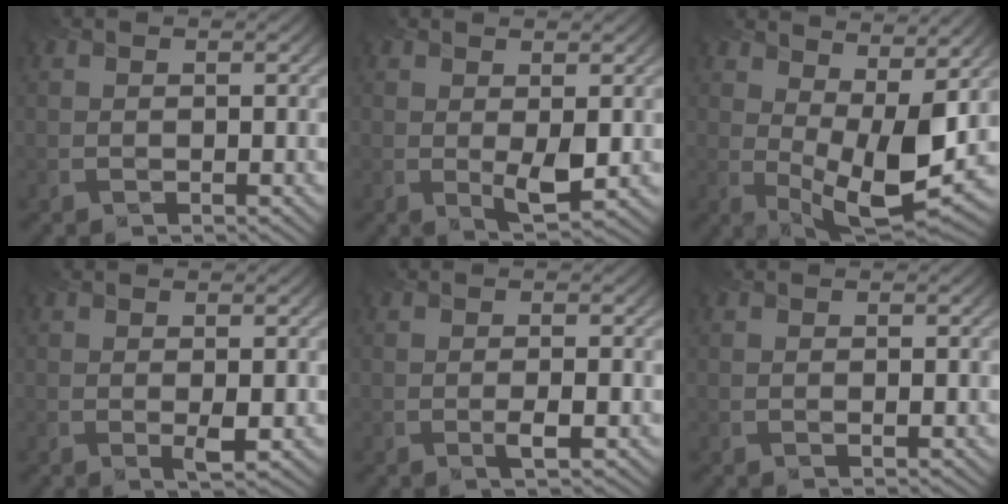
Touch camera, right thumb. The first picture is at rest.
{"total": 3.3, "force": [0.1, 1.2, 3.1], "torque": [-0.061, -0.010, 0.008]}
{"total": 11.4, "force": [3.2, 5.2, 9.6], "torque": [-0.166, -0.015, 0.061]}
{"total": 1.8, "force": [0.1, 0.5, 1.7], "torque": [-0.033, -0.007, 0.005]}
{"total": 1.8, "force": [-0.3, 0.3, 1.7], "torque": [-0.031, -0.002, -0.005]}
{"total": 0.6, "force": [0.2, 0.2, 0.5], "torque": [-0.009, -0.002, 0.003]}